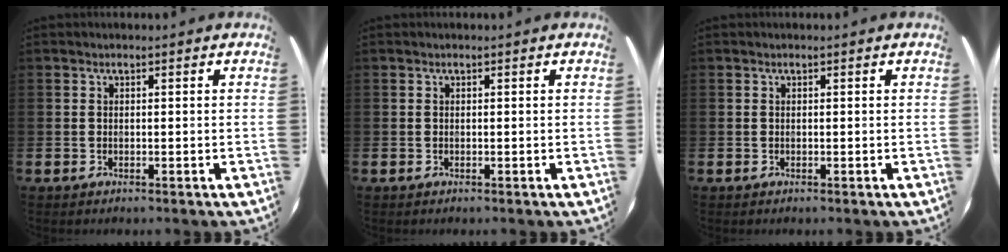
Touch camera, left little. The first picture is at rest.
{"total": 0.0}
{"total": 0.0}